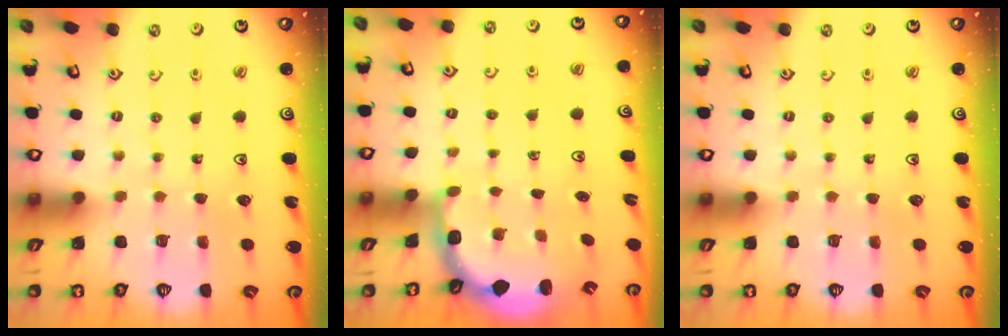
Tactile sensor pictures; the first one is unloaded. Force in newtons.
{"total": 3.0, "press": 2.0, "slide": 2.2}
{"total": 0.0}